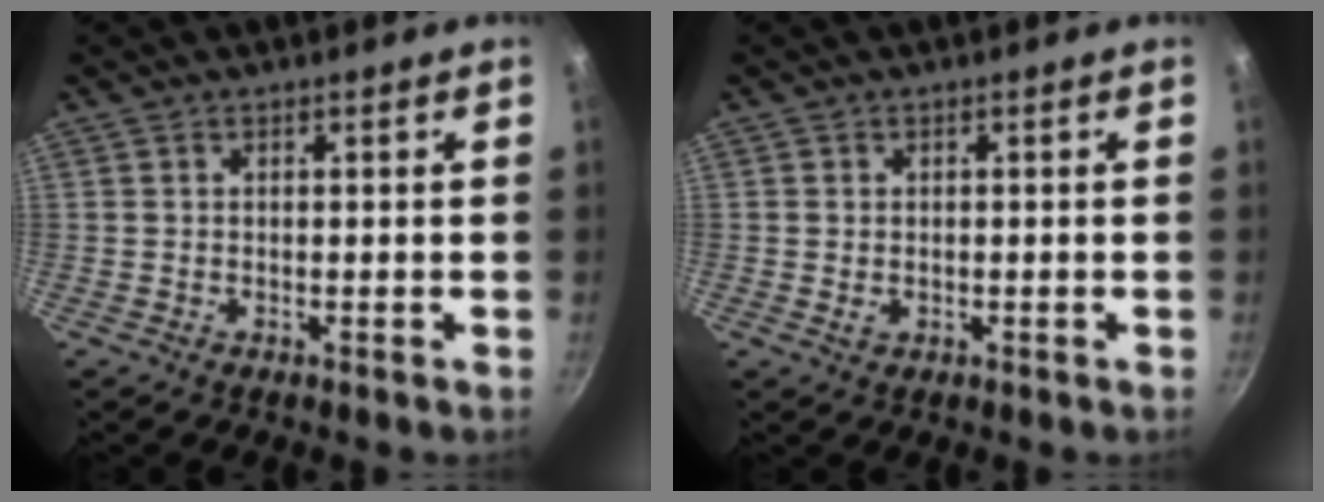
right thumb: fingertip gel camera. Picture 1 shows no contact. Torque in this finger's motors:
{"motor_torque": [-0.42, 0.26, -0.31, 0.03, 0.05]}